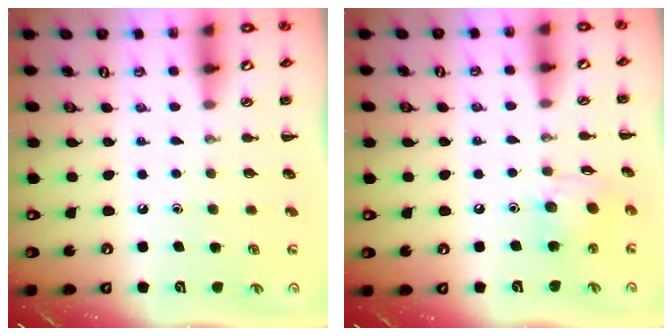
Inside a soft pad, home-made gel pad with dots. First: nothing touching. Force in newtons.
{"total": 8.9, "press": 8.8, "slide": 1.2}